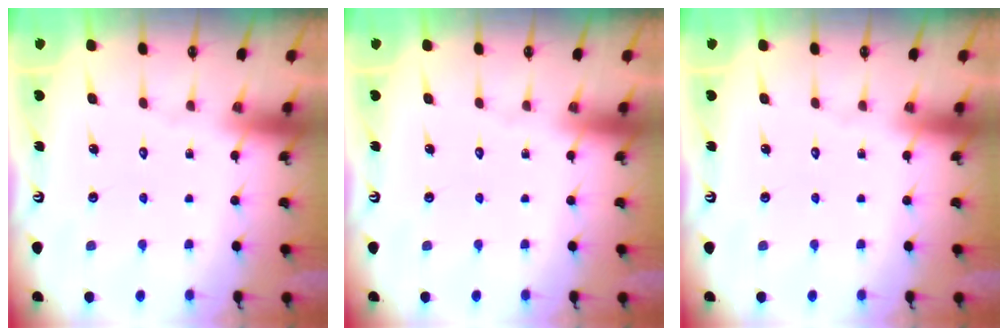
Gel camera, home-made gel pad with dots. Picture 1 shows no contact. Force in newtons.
{"total": 0.0}
{"total": 0.0}